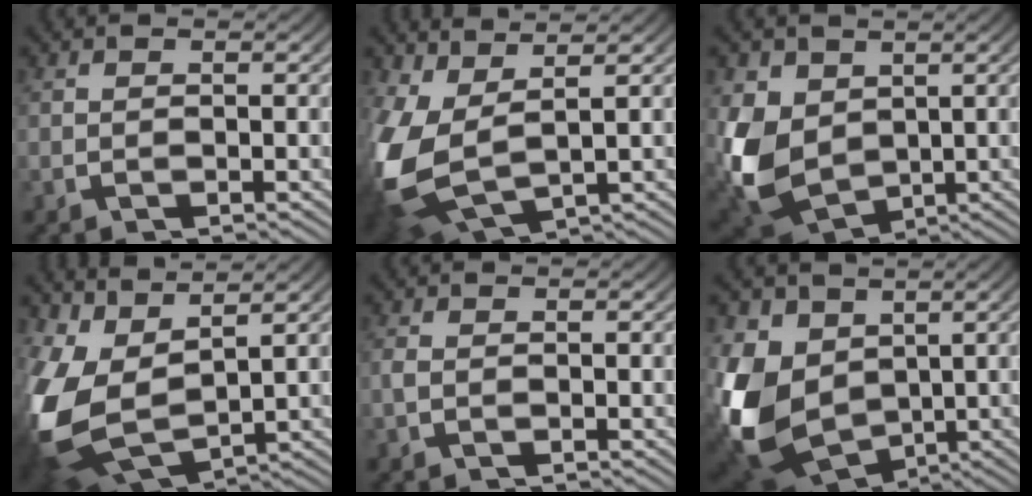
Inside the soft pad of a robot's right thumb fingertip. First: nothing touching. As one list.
[{"total": 10.0, "force": [-0.9, 7.0, 7.1], "torque": [-0.210, -0.057, 0.020]}, {"total": 10.5, "force": [-1.3, 8.1, 6.5], "torque": [-0.193, -0.061, 0.014]}, {"total": 13.2, "force": [-1.5, 9.4, 9.2], "torque": [-0.268, -0.076, 0.016]}, {"total": 0.5, "force": [-0.3, 0.3, 0.4], "torque": [-0.011, -0.001, -0.004]}, {"total": 13.8, "force": [-2.0, 10.7, 8.4], "torque": [-0.249, -0.082, 0.007]}]